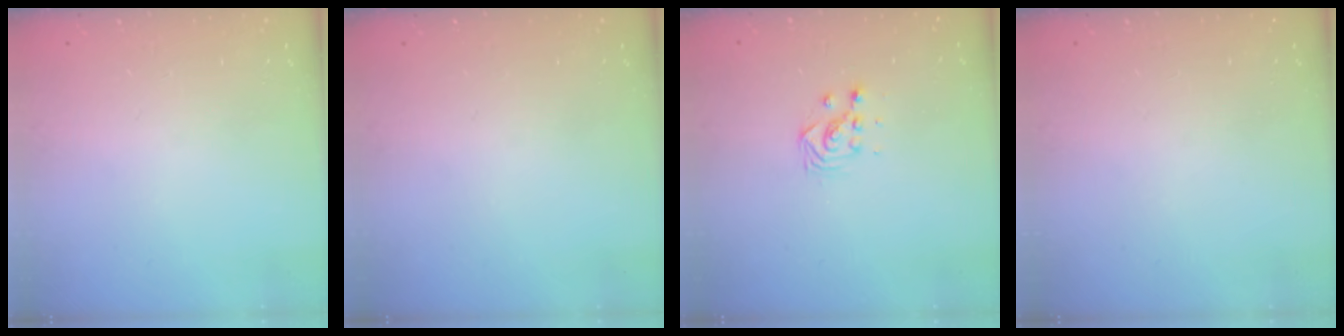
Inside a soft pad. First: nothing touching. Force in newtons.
{"total": 0.0}
{"total": 3.5, "press": 3.5, "slide": 0.2}
{"total": 0.0}